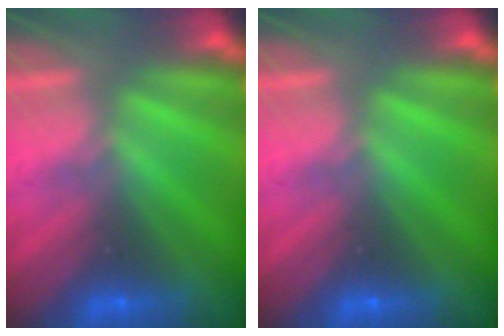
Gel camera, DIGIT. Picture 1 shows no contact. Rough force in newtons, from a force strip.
{"total": 0.0}